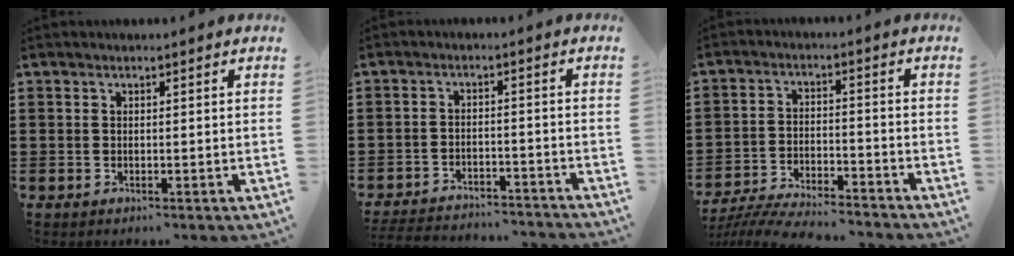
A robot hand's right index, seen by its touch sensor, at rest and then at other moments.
{"total": 4.1, "force": [-4.0, 0.0, 0.6], "torque": [-0.022, -0.006, -0.084]}
{"total": 6.1, "force": [-5.9, 0.1, 1.4], "torque": [-0.033, -0.003, -0.116]}